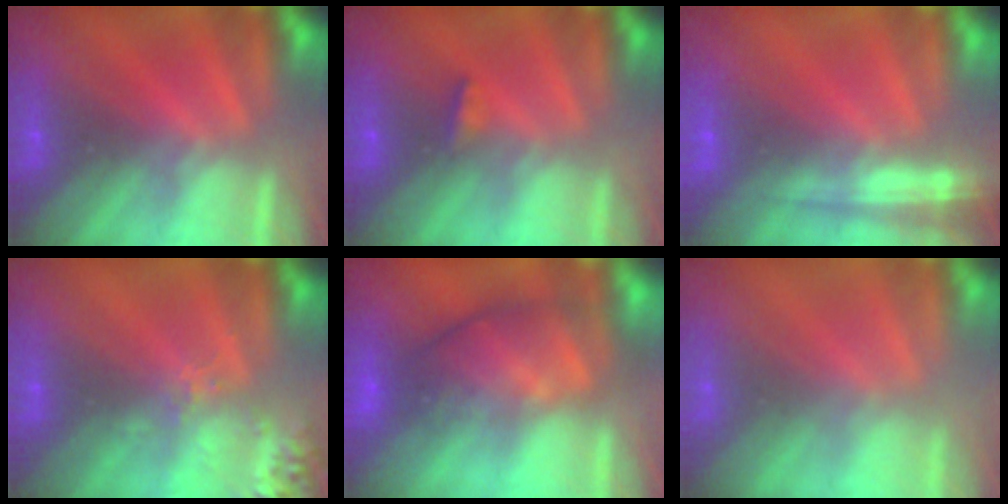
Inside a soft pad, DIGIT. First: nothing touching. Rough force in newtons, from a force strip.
{"total": 2.9}
{"total": 6.9}
{"total": 2.7}
{"total": 6.9}
{"total": 2.9}